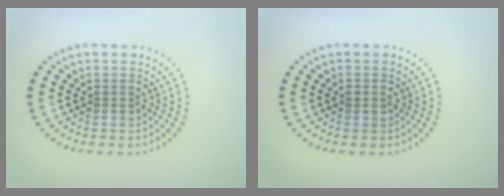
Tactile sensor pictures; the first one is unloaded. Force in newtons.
{"total": 1.1, "press": 1.1, "slide": 0.1}